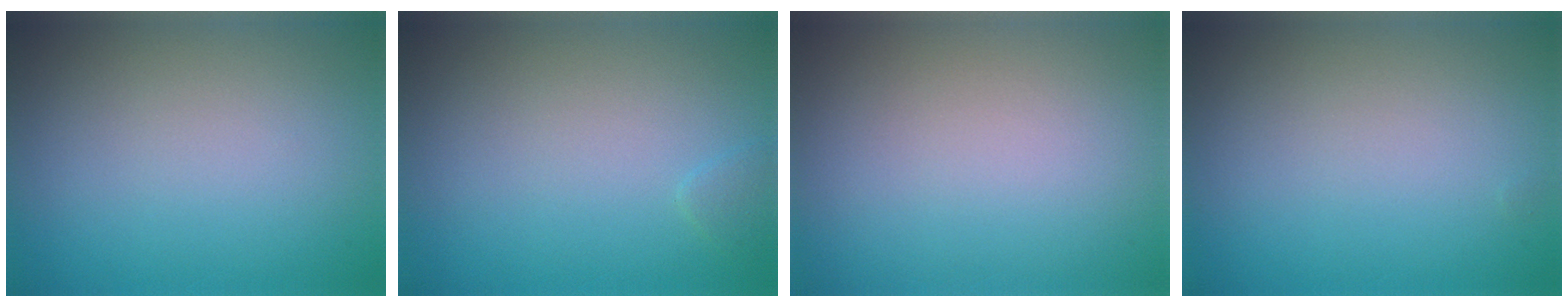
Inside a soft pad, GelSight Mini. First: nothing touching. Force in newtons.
{"total": 0.7, "press": 0.7, "slide": 0.0}
{"total": 0.0}
{"total": 0.0}